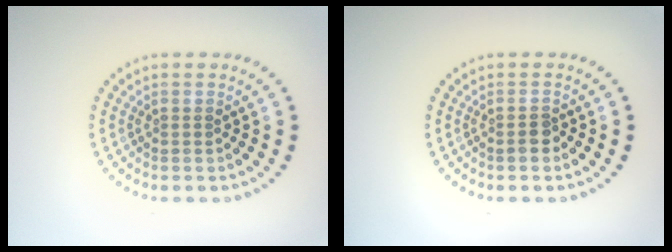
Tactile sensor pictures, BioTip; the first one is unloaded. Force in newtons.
{"total": 1.3, "press": 1.1, "slide": 0.6}